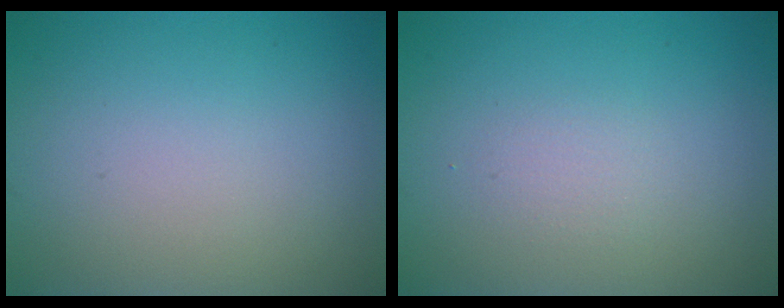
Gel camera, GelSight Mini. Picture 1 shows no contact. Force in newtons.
{"total": 1.0, "press": 1.0, "slide": 0.1}